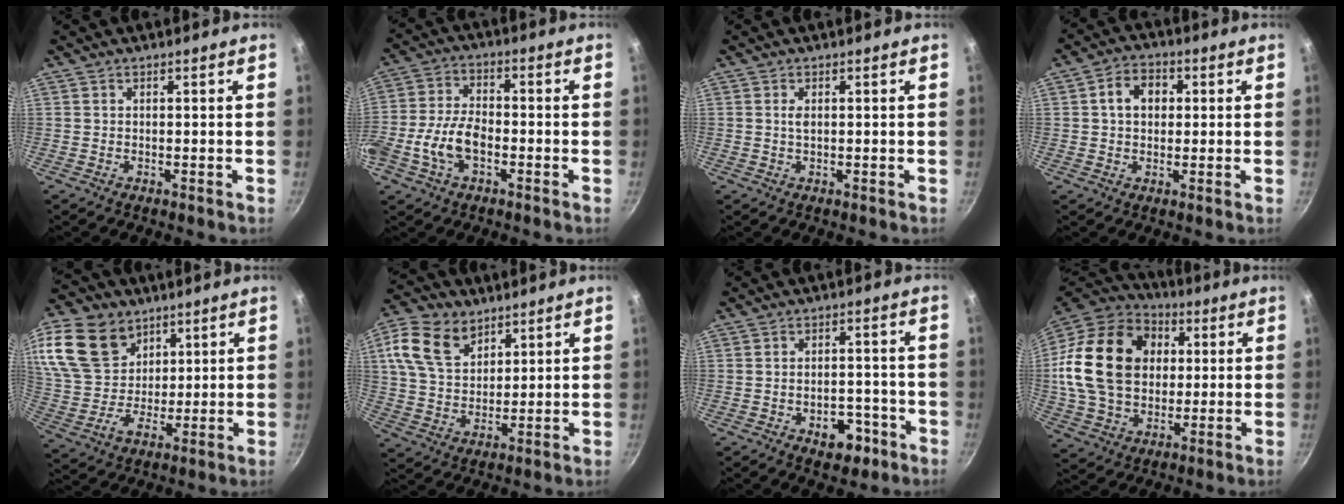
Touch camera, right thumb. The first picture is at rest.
{"total": 9.6, "force": [-3.1, 5.4, 7.2], "torque": [-0.136, 0.030, -0.069]}
{"total": 1.2, "force": [0.3, 0.6, 1.1], "torque": [-0.019, -0.001, 0.004]}
{"total": 6.6, "force": [1.1, 5.1, 4.0], "torque": [-0.044, 0.012, 0.010]}
{"total": 20.3, "force": [10.2, 14.7, 9.6], "torque": [-0.187, -0.029, 0.197]}
{"total": 13.2, "force": [6.5, 8.8, 7.3], "torque": [-0.119, -0.016, 0.121]}
{"total": 7.3, "force": [-3.4, 4.5, 4.7], "torque": [-0.033, 0.021, -0.042]}
{"total": 24.5, "force": [3.5, 18.4, 15.8], "torque": [-0.270, 0.022, 0.064]}